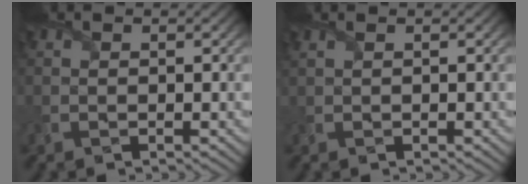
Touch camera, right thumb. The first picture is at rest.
{"total": 0.6, "force": [0.4, 0.1, 0.4], "torque": [-0.016, 0.003, 0.007]}